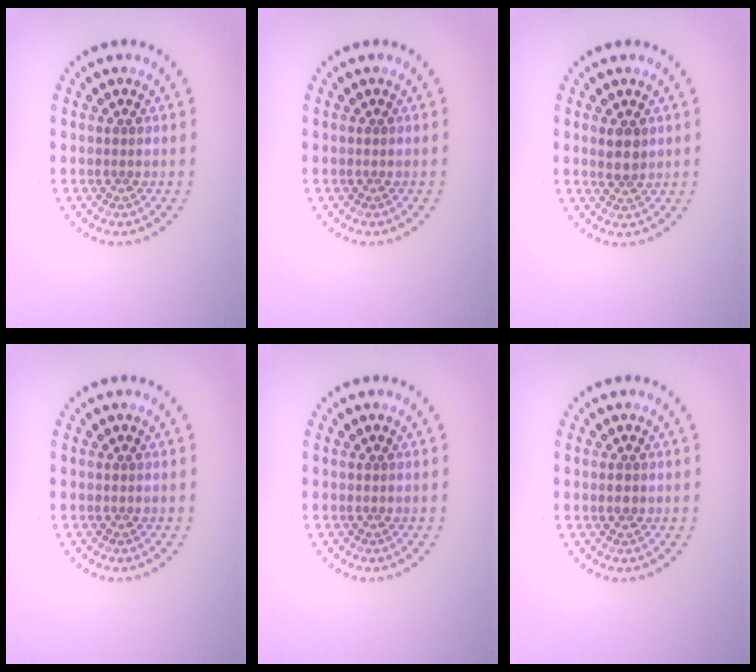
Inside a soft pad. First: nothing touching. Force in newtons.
{"total": 0.0}
{"total": 1.9, "press": 1.8, "slide": 0.8}
{"total": 0.0}
{"total": 0.0}
{"total": 1.1, "press": 1.1, "slide": 0.1}